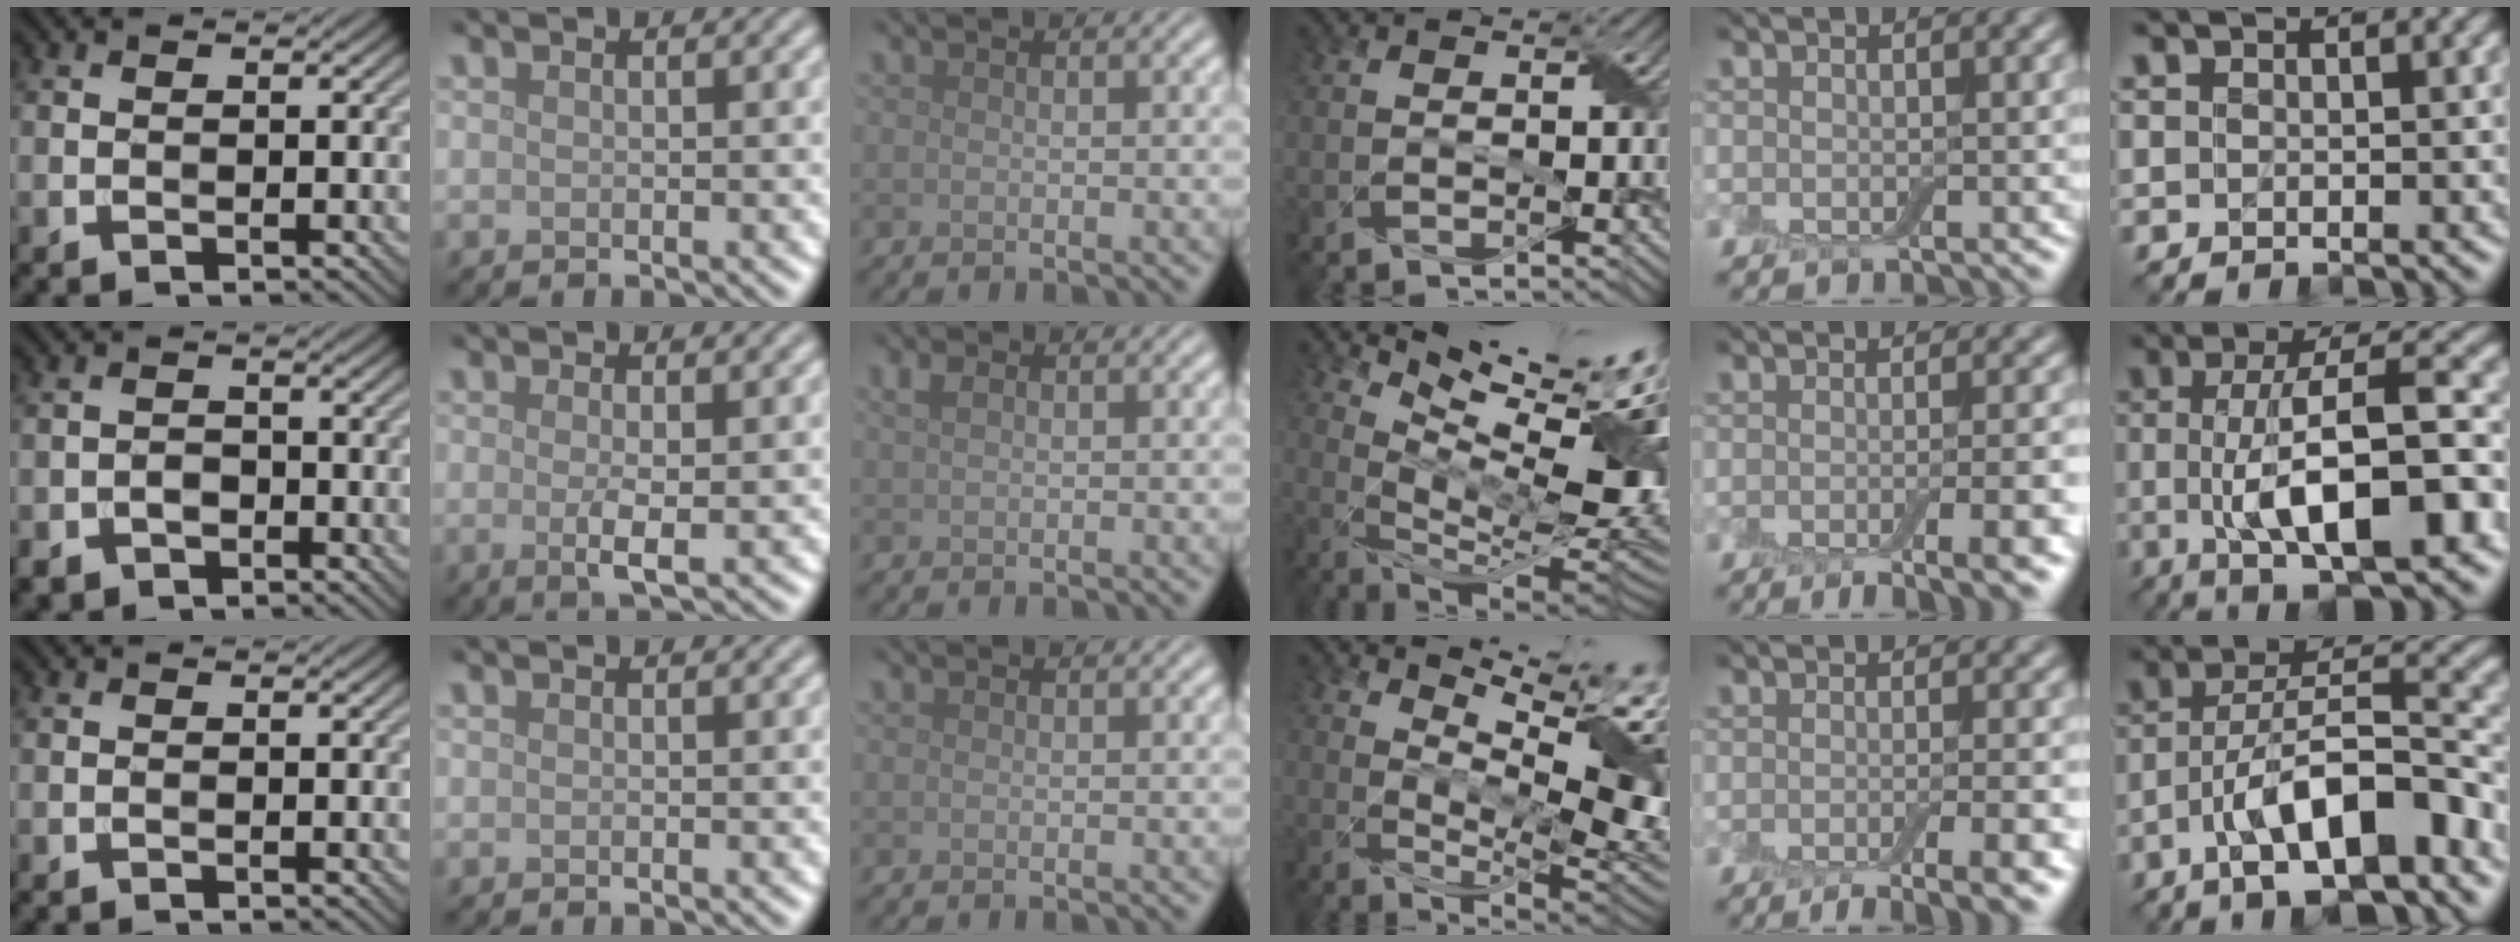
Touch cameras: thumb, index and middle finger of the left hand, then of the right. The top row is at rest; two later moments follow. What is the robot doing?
{"motion": "wrap", "object": "adhesive wrap"}